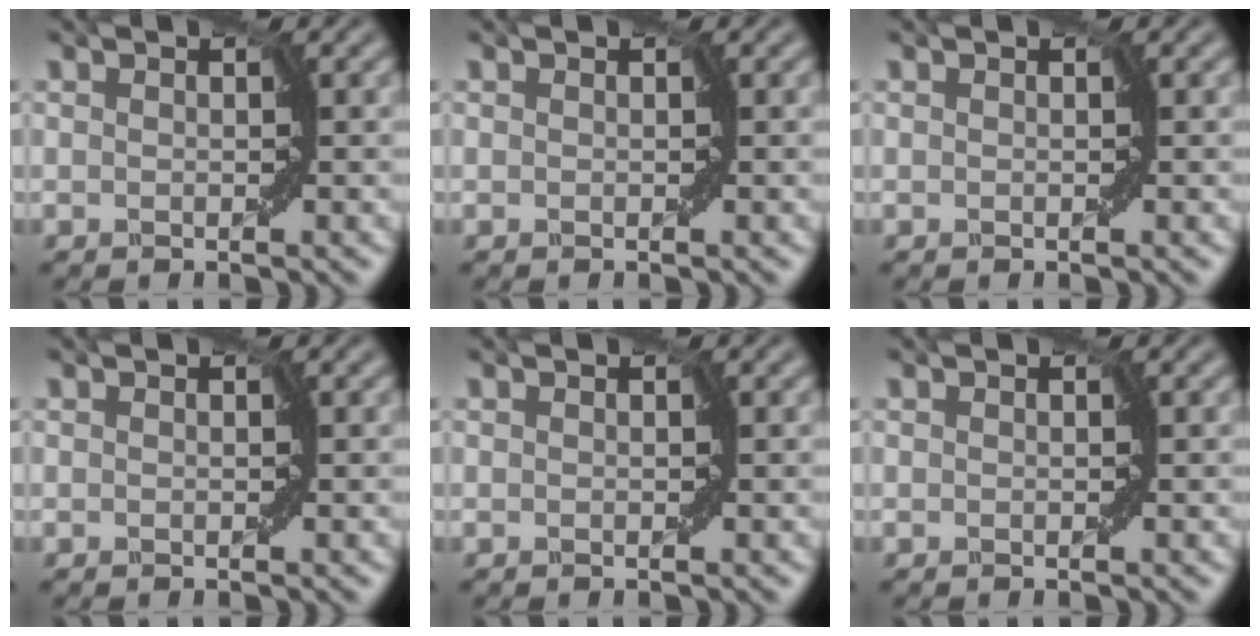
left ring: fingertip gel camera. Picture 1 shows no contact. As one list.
[{"total": 0.0}, {"total": 0.0}, {"total": 0.0}, {"total": 0.0}, {"total": 0.0}]